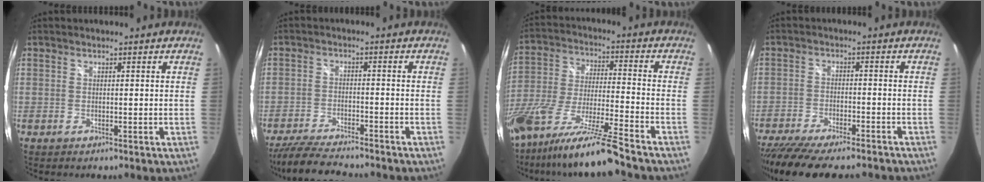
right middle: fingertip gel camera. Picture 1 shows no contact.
{"total": 11.5, "force": [-10.2, 1.8, 5.1], "torque": [-0.127, -0.022, -0.174]}
{"total": 19.6, "force": [-15.7, -0.3, 11.7], "torque": [-0.224, -0.052, -0.283]}
{"total": 17.3, "force": [-14.5, 3.8, 8.6], "torque": [-0.174, -0.043, -0.224]}